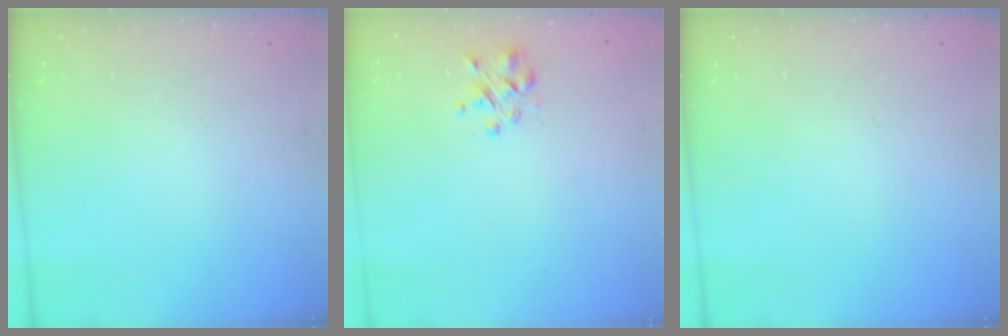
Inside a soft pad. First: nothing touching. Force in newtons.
{"total": 2.2, "press": 2.2, "slide": 0.3}
{"total": 0.0}